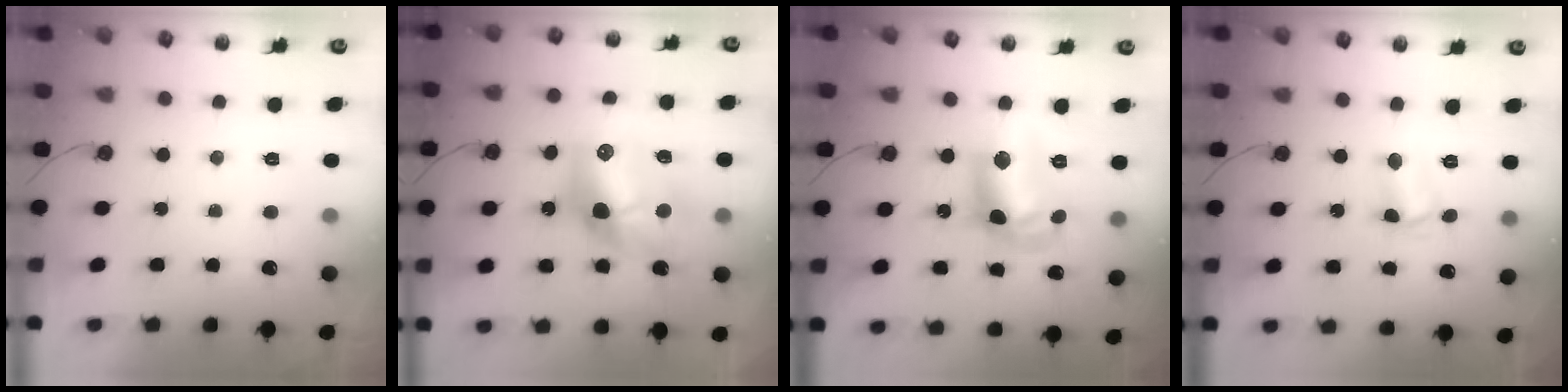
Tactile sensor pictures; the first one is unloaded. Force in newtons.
{"total": 16.2, "press": 16.2, "slide": 1.5}
{"total": 14.1, "press": 14.1, "slide": 1.3}
{"total": 5.1, "press": 3.8, "slide": 3.4}